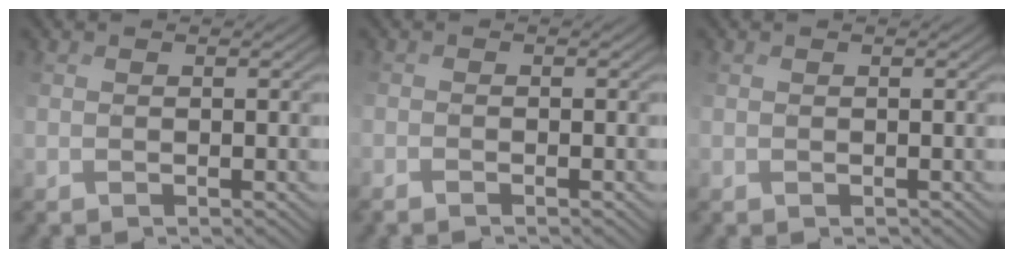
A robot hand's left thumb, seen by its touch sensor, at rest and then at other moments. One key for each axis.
{"total": 1.3, "fx": -1.1, "fy": -0.1, "fz": 0.6, "tx": -0.010, "ty": -0.003, "tz": -0.023}
{"total": 0.9, "fx": -0.3, "fy": 0.7, "fz": 0.5, "tx": -0.014, "ty": -0.001, "tz": -0.003}